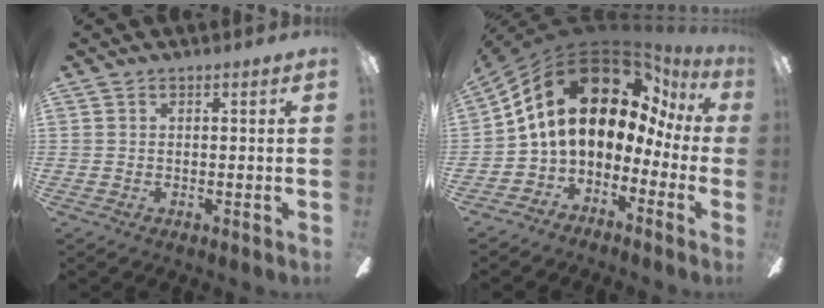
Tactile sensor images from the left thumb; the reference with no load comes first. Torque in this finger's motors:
{"motor_torque": [0.21, 2.62, 2.77, 0.00, 0.32]}